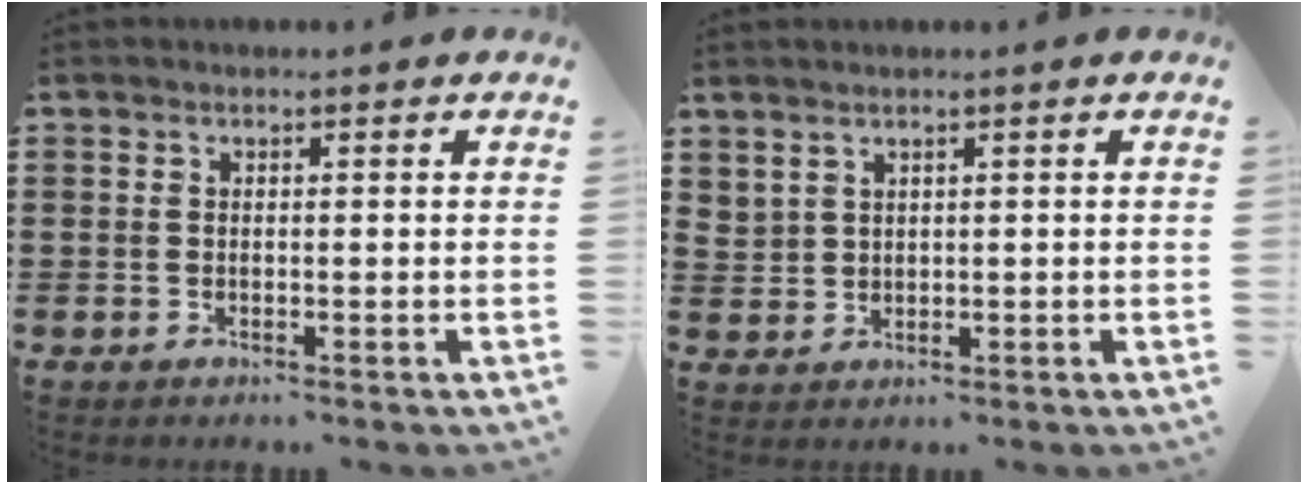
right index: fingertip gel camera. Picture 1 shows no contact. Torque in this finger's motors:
{"motor_torque": [-0.11, 0.09, 0.02, 0.00]}